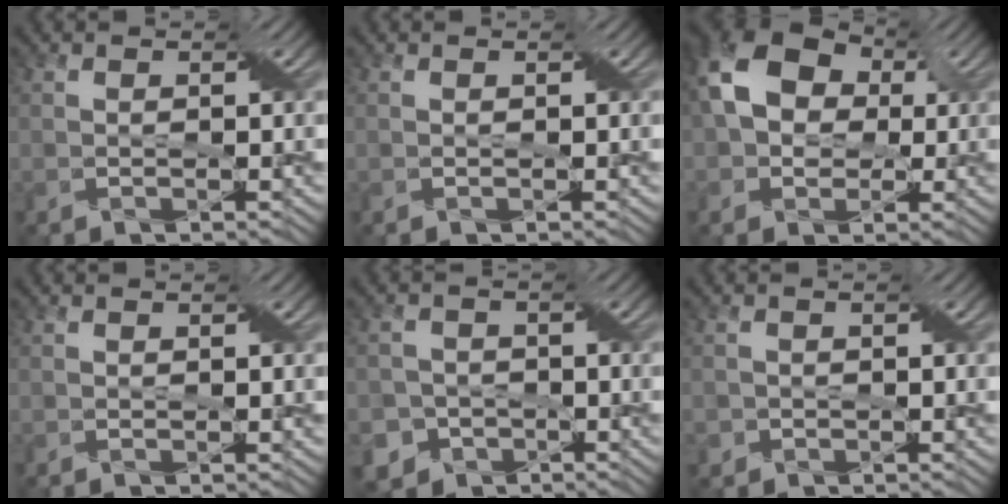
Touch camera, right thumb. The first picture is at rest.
{"total": 0.0}
{"total": 11.5, "force": [2.2, 8.7, 7.1], "torque": [-0.159, 0.024, 0.023]}
{"total": 0.0}
{"total": 5.5, "force": [-3.1, 4.5, 1.0], "torque": [-0.015, -0.006, -0.063]}
{"total": 1.1, "force": [-0.5, 1.0, 0.0], "torque": [0.004, -0.003, -0.010]}